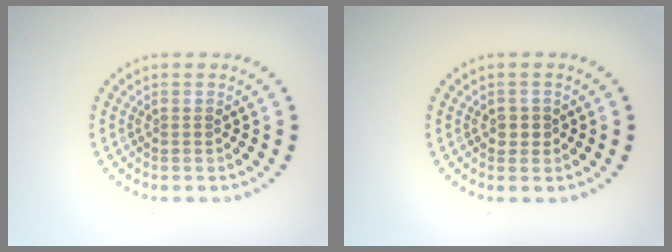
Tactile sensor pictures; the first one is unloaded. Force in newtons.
{"total": 1.1, "press": 1.0, "slide": 0.5}